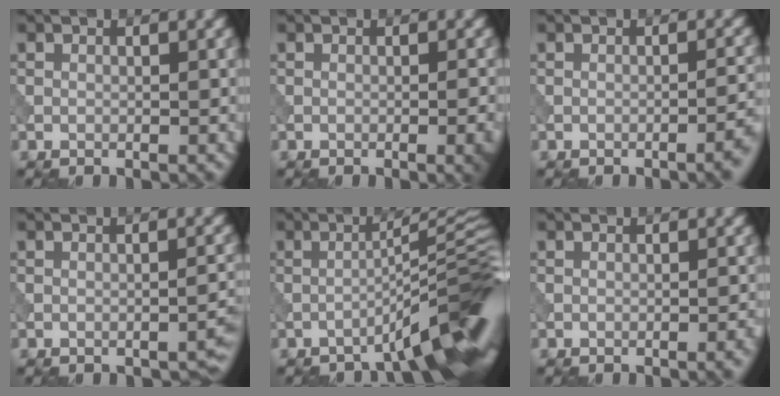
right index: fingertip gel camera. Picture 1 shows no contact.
{"total": 2.5, "force": [-0.6, 0.7, 2.3], "torque": [-0.023, 0.003, -0.009]}
{"total": 2.6, "force": [-1.3, 0.7, 2.2], "torque": [-0.020, 0.010, -0.023]}
{"total": 1.9, "force": [-1.4, 0.5, 1.2], "torque": [-0.012, 0.006, -0.019]}
{"total": 9.0, "force": [-5.3, 1.2, 7.2], "torque": [-0.093, 0.020, -0.086]}
{"total": 1.3, "force": [-0.6, 0.3, 1.1], "torque": [-0.009, 0.004, -0.010]}